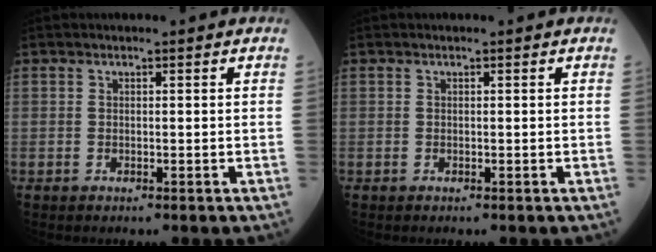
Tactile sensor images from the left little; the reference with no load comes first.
{"total": 0.0}